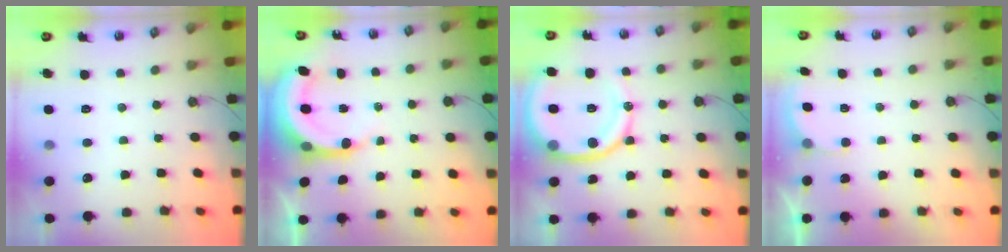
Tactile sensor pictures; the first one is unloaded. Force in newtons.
{"total": 6.5, "press": 6.5, "slide": 1.0}
{"total": 16.0, "press": 15.9, "slide": 1.9}
{"total": 2.3, "press": 2.1, "slide": 0.8}